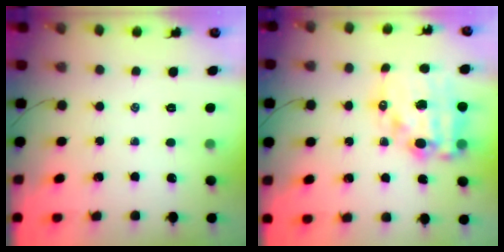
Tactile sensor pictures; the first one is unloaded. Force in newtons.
{"total": 17.2, "press": 16.9, "slide": 3.6}